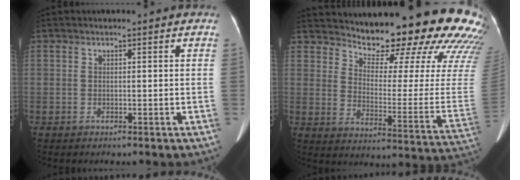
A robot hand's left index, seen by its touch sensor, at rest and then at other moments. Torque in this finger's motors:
{"motor_torque": [0.99, -1.15, 0.32, 0.02]}